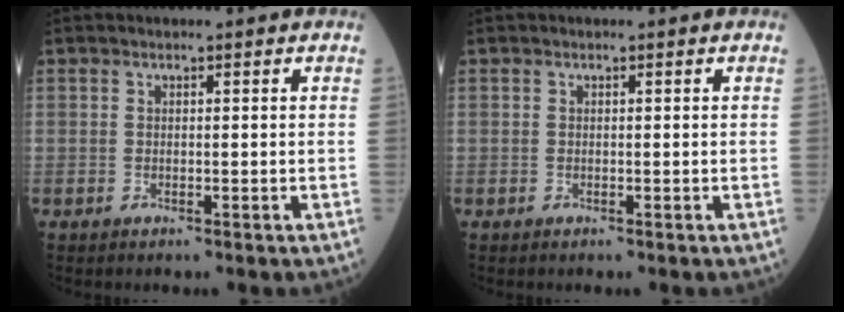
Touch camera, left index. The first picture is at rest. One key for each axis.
{"total": 0.0}